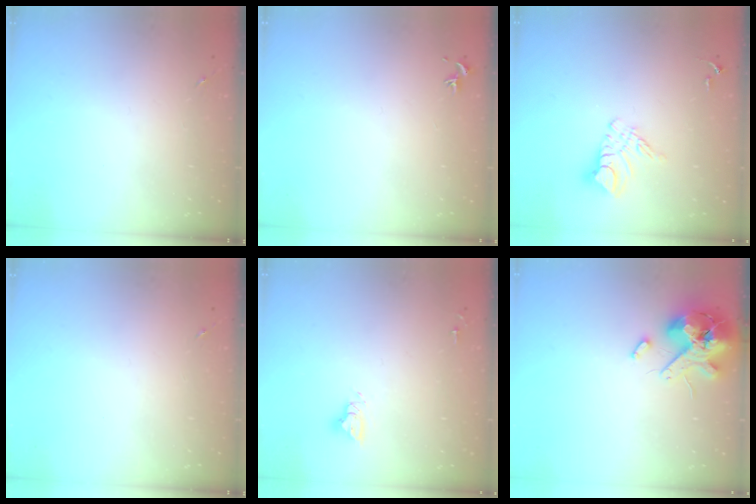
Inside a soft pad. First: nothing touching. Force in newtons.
{"total": 0.8, "press": 0.7, "slide": 0.3}
{"total": 9.8, "press": 9.8, "slide": 0.9}
{"total": 0.0}
{"total": 4.9, "press": 4.9, "slide": 0.3}
{"total": 13.6, "press": 13.5, "slide": 2.2}